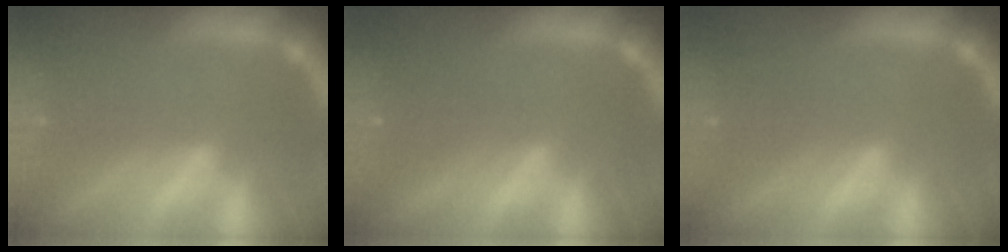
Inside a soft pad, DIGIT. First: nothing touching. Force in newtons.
{"total": 2.0}
{"total": 2.0}